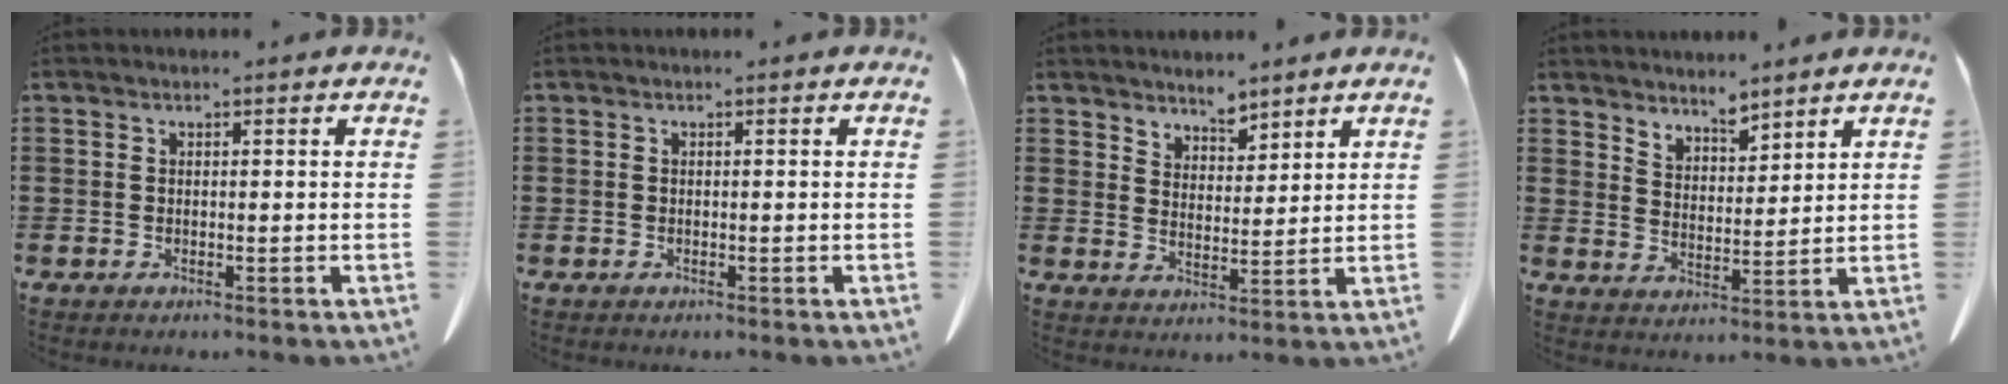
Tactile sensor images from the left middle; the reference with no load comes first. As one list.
[{"total": 0.0}, {"total": 3.9, "force": [3.7, 1.2, -0.1], "torque": [-0.012, -0.012, 0.070]}, {"total": 4.0, "force": [3.9, 0.7, 0.0], "torque": [-0.013, -0.018, 0.074]}]